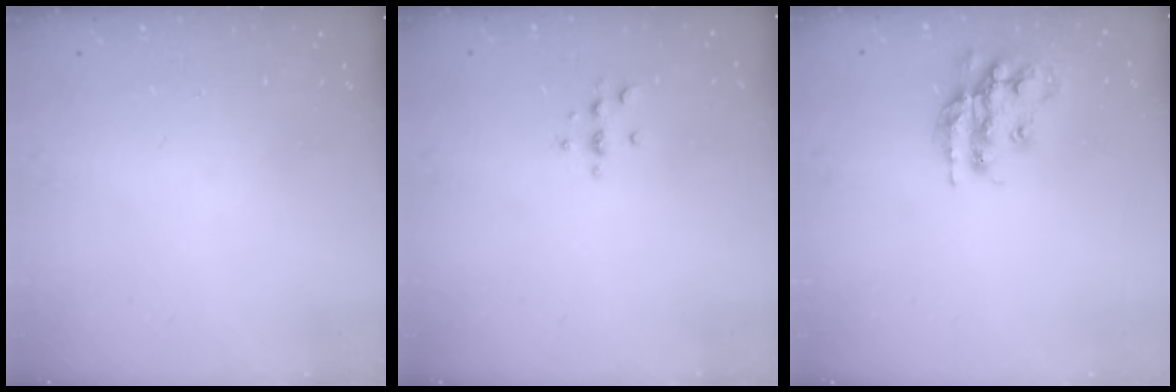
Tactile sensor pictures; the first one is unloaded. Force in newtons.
{"total": 2.9, "press": 2.9, "slide": 0.4}
{"total": 16.5, "press": 16.5, "slide": 1.0}